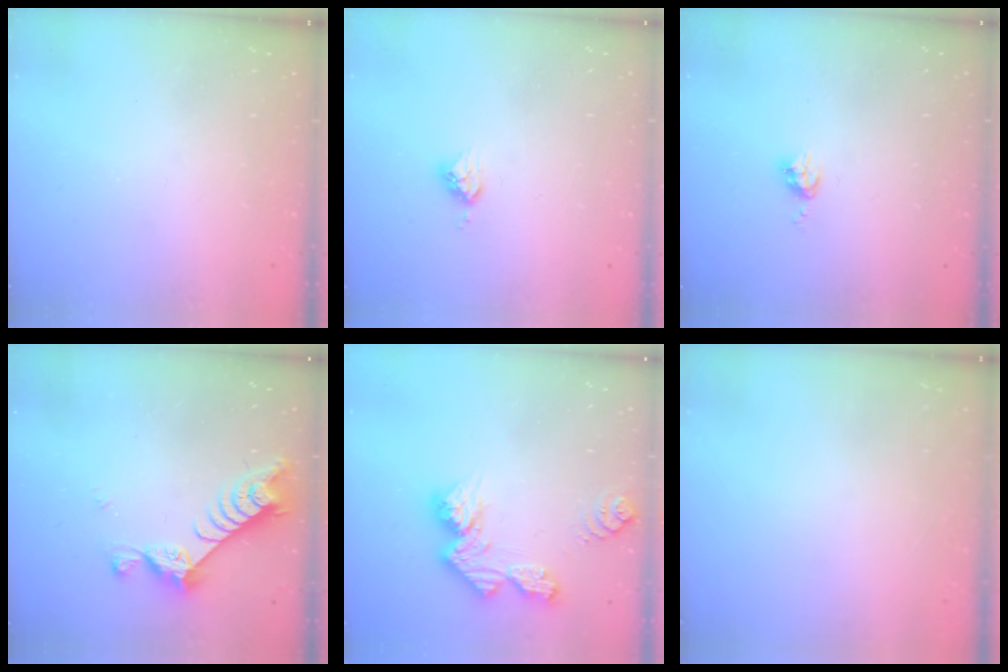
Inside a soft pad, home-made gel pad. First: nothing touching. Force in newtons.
{"total": 5.0, "press": 4.9, "slide": 0.4}
{"total": 4.2, "press": 4.1, "slide": 0.6}
{"total": 7.2, "press": 7.2, "slide": 1.0}
{"total": 12.0, "press": 12.0, "slide": 1.0}
{"total": 0.0}